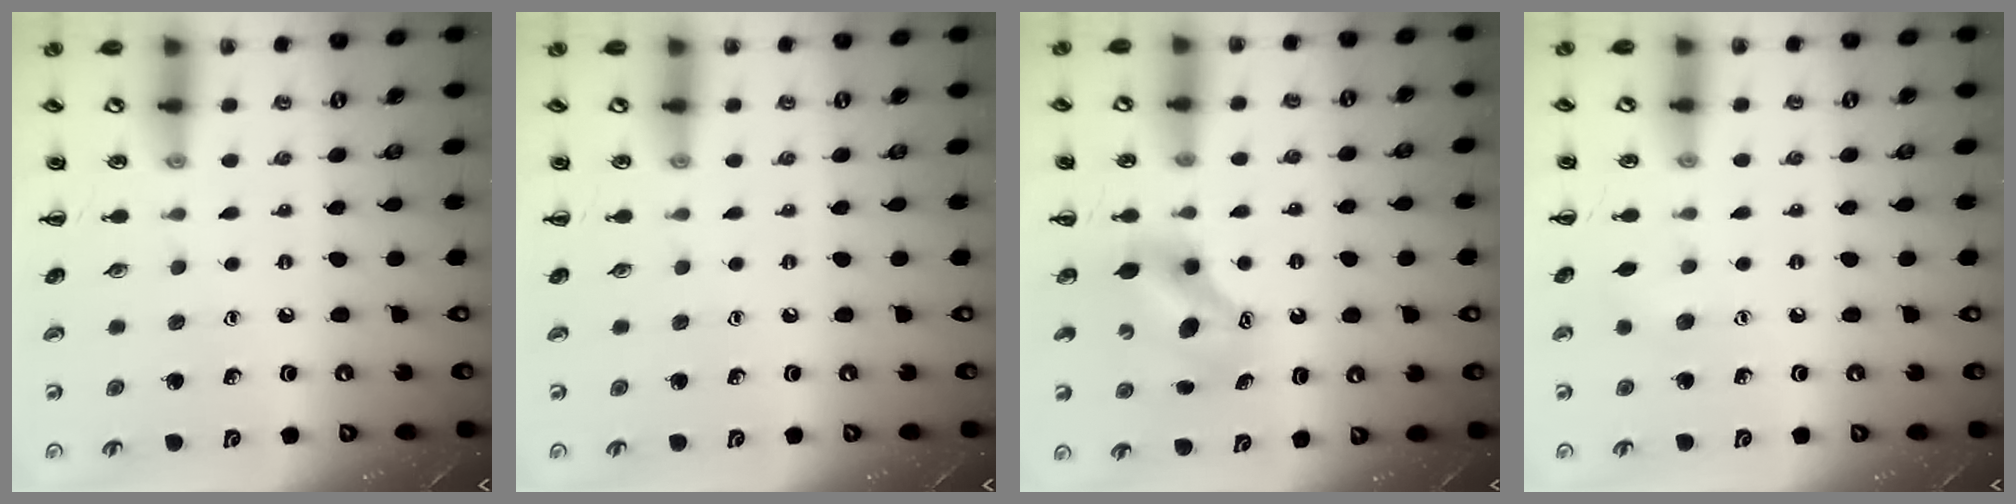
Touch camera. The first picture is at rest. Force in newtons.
{"total": 0.0}
{"total": 7.1, "press": 7.1, "slide": 1.0}
{"total": 4.5, "press": 4.4, "slide": 1.0}